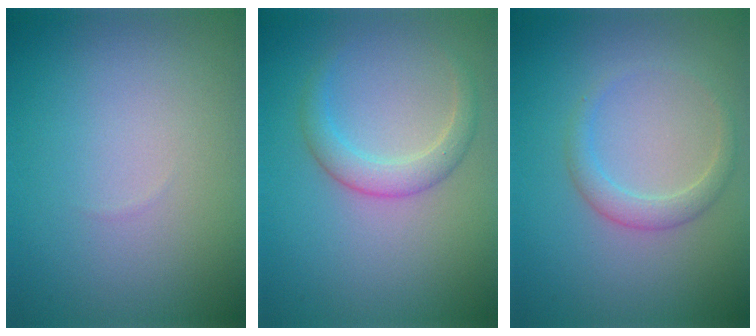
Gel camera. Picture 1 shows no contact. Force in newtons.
{"total": 2.5, "press": 2.5, "slide": 0.2}
{"total": 1.9, "press": 1.9, "slide": 0.1}